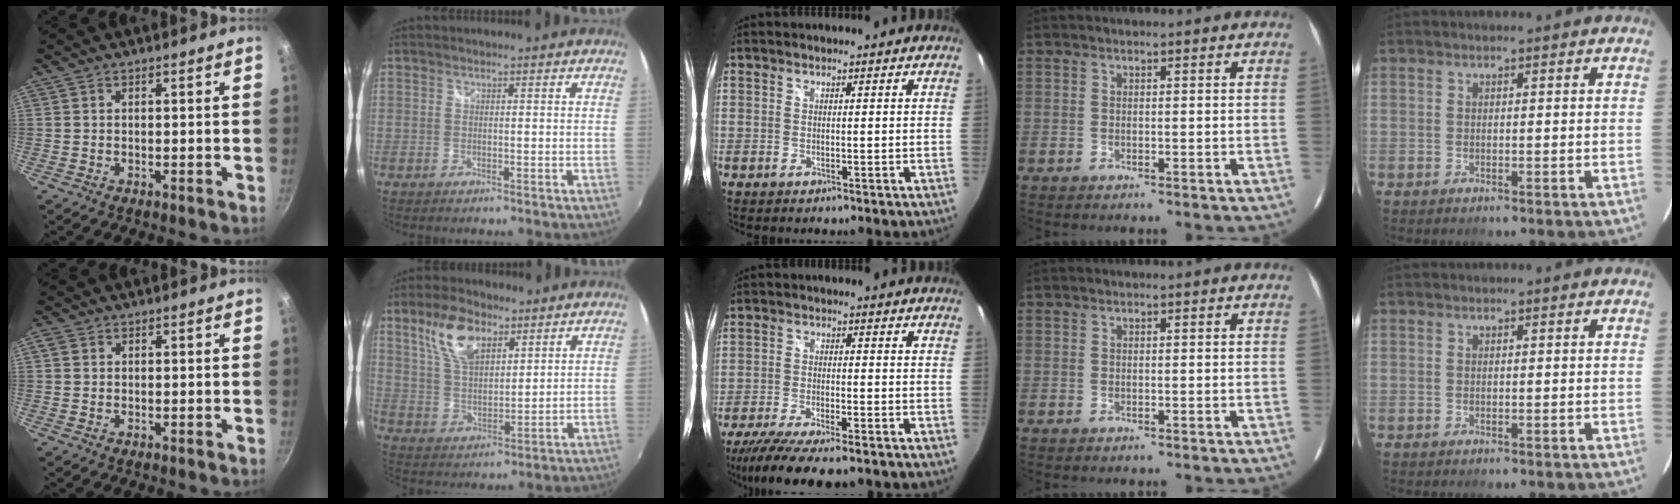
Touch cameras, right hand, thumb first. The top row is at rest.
{"thumb": {"total": 1.2, "force": [0.3, 1.0, 0.6], "torque": [-0.011, -0.001, 0.003]}, "index": {"total": 10.8, "force": [6.0, 5.4, 7.1], "torque": [-0.138, 0.018, 0.121]}, "middle": {"total": 13.2, "force": [-10.9, 2.2, 7.2], "torque": [-0.154, -0.046, -0.178]}}